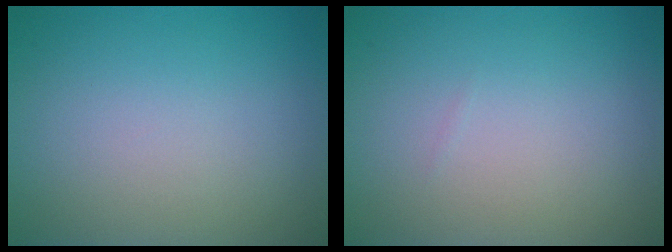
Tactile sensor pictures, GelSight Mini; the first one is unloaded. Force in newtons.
{"total": 0.0}